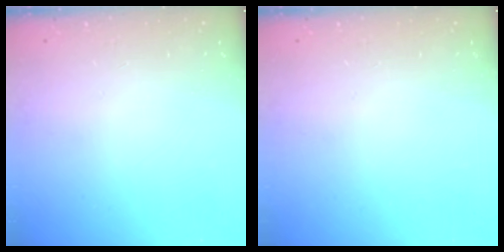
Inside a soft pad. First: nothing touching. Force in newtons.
{"total": 0.0}